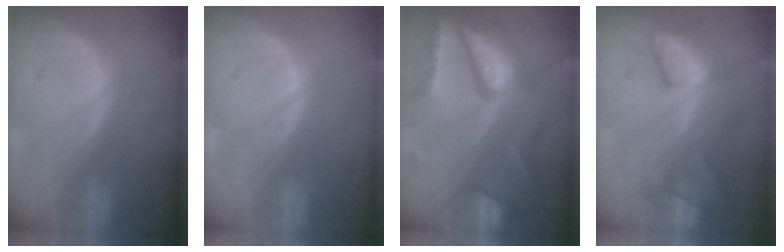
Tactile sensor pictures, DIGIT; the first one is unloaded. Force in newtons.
{"total": 0.0}
{"total": 10.4, "press": 8.8, "slide": 5.5}
{"total": 7.6, "press": 7.5, "slide": 1.5}